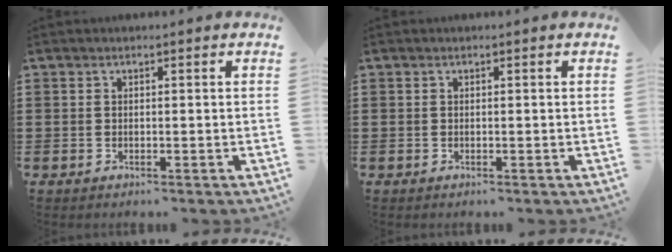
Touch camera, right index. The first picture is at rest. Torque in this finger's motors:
{"motor_torque": [-0.07, 0.08, 0.00, 0.00]}